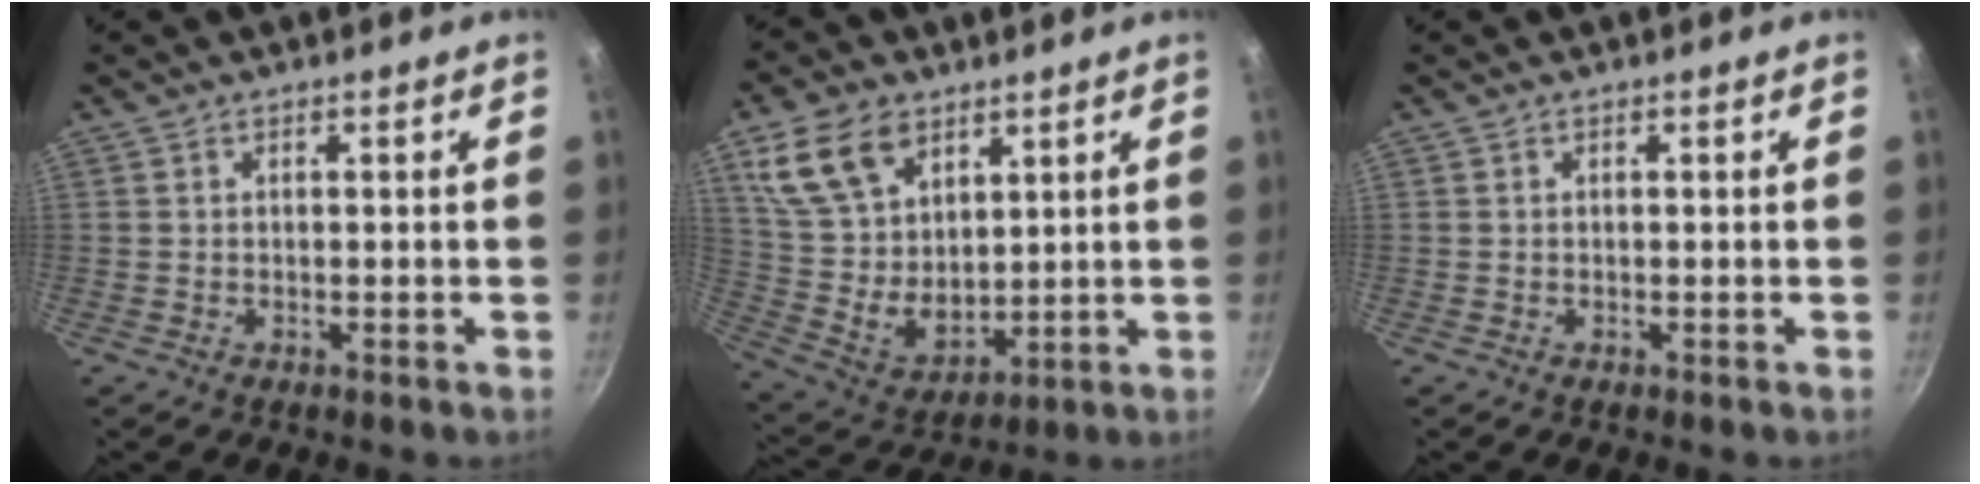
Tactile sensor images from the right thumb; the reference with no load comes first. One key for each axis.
{"total": 15.6, "fx": 8.0, "fy": 10.1, "fz": 8.9, "tx": -0.139, "ty": -0.036, "tz": 0.169}
{"total": 0.0}